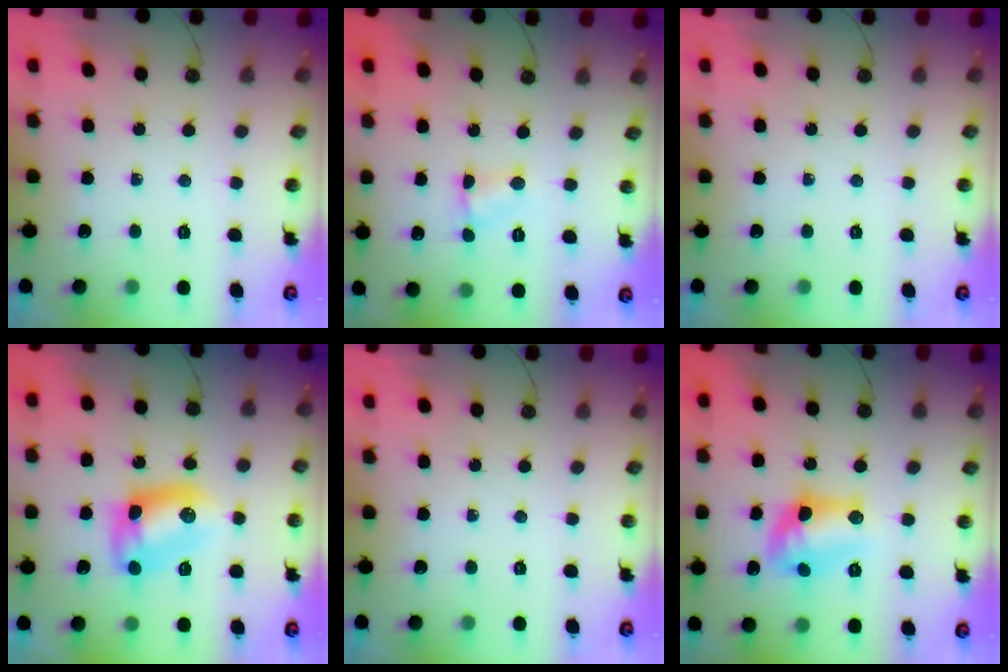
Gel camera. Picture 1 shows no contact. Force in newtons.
{"total": 3.7, "press": 3.7, "slide": 0.5}
{"total": 0.0}
{"total": 10.9, "press": 10.2, "slide": 3.9}
{"total": 0.0}
{"total": 11.5, "press": 11.4, "slide": 0.8}